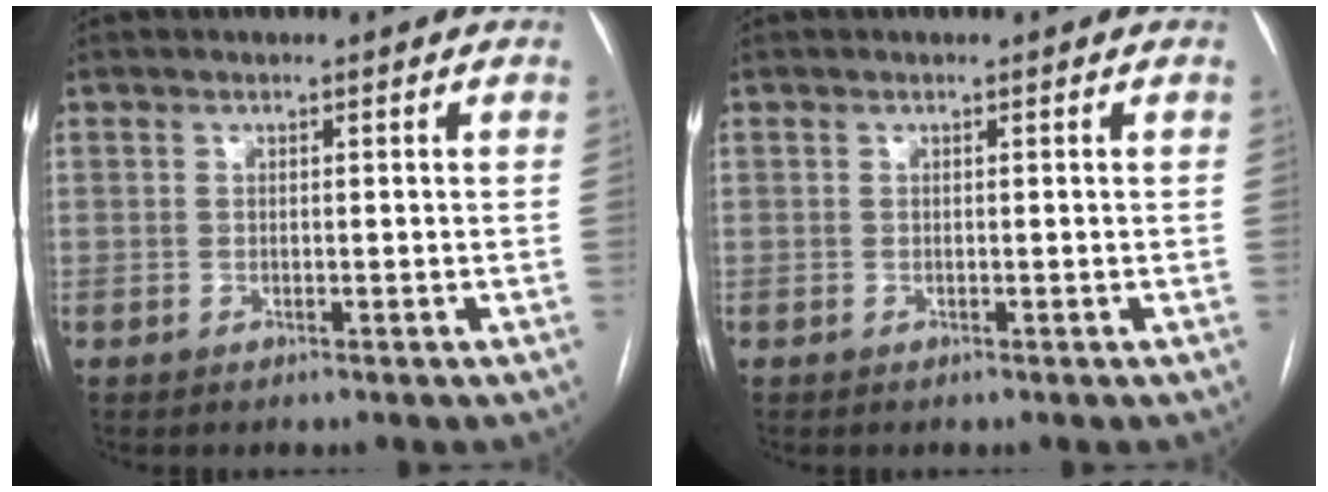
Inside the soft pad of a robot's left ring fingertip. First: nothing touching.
{"total": 0.0}